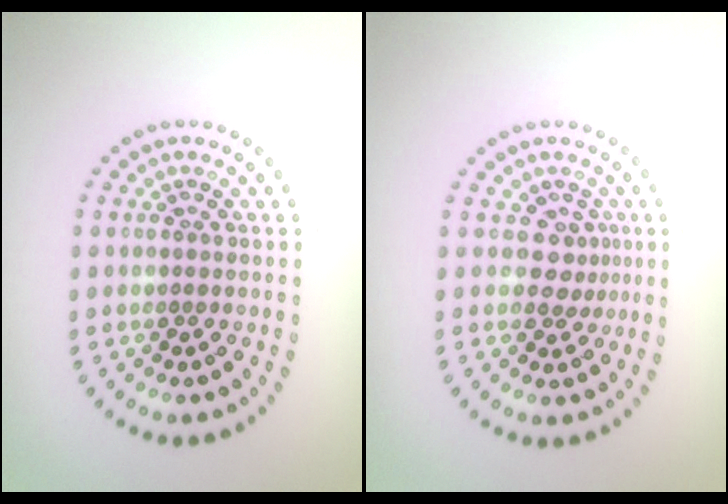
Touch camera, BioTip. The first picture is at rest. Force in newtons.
{"total": 1.9, "press": 1.4, "slide": 1.2}